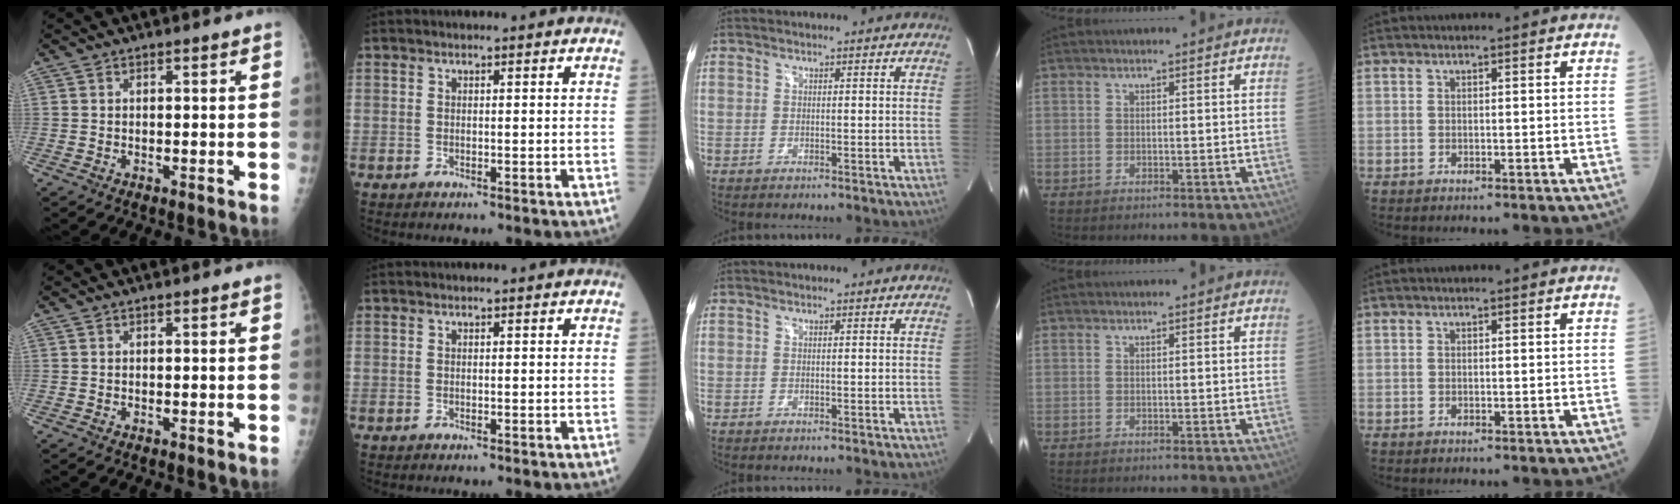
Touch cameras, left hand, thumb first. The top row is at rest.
{}